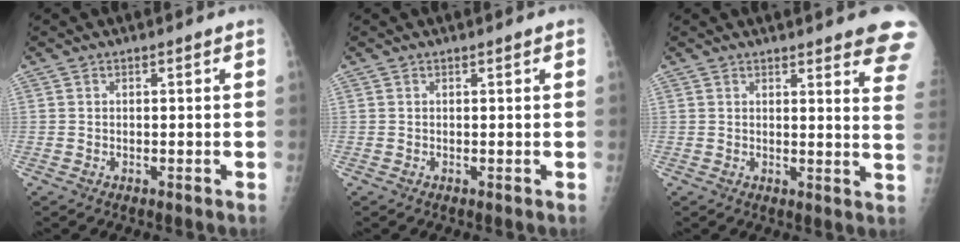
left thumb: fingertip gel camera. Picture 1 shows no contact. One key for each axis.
{"total": 0.7, "fx": 0.3, "fy": 0.0, "fz": 0.6, "tx": -0.011, "ty": 0.001, "tz": 0.003}
{"total": 12.4, "fx": 9.6, "fy": 2.2, "fz": 7.5, "tx": -0.059, "ty": -0.044, "tz": 0.091}